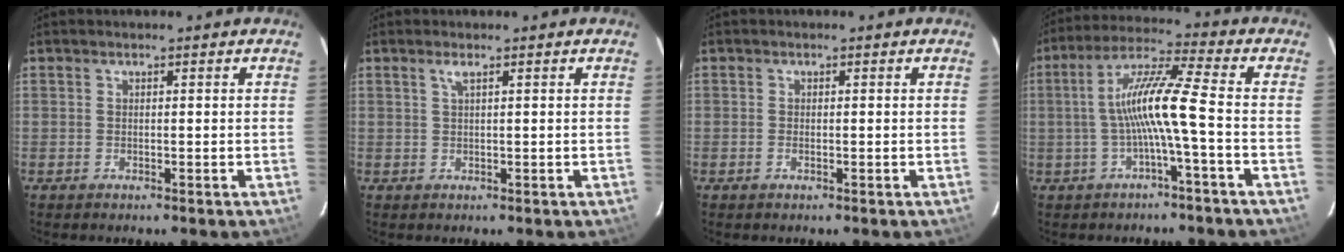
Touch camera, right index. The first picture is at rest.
{"total": 1.1, "force": [0.6, -0.2, 0.9], "torque": [-0.019, 0.002, 0.011]}
{"total": 0.8, "force": [-0.3, 0.3, 0.7], "torque": [-0.015, 0.000, -0.007]}
{"total": 9.9, "force": [-2.0, -0.7, 9.7], "torque": [-0.195, 0.013, -0.033]}